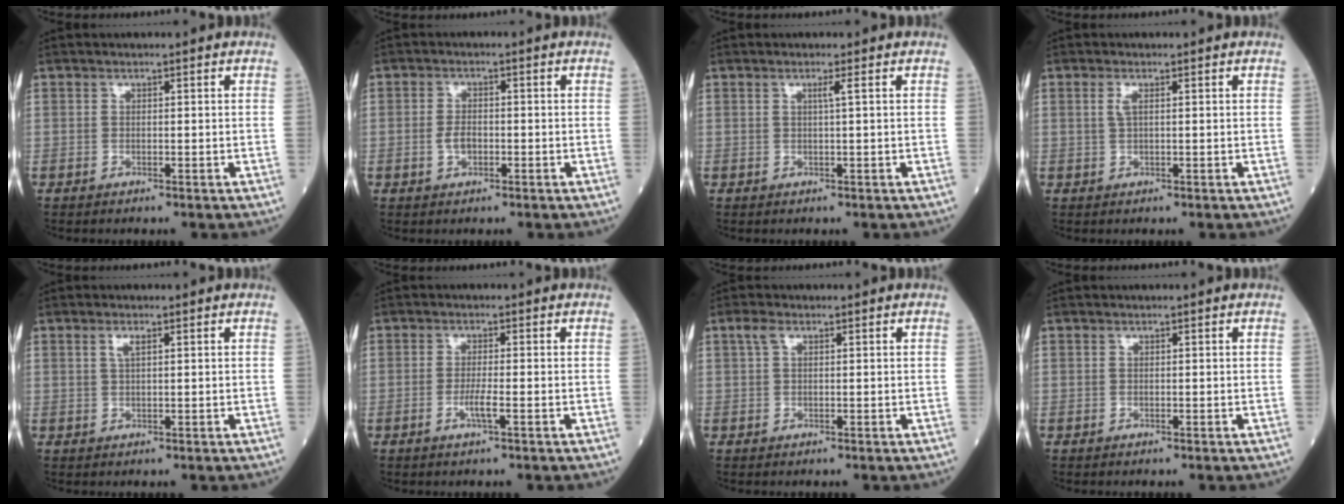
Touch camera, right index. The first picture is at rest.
{"total": 2.5, "force": [-0.8, 1.4, 1.9], "torque": [-0.039, 0.003, -0.014]}
{"total": 1.0, "force": [0.3, -0.4, 0.9], "torque": [-0.021, -0.002, 0.007]}
{"total": 1.5, "force": [0.5, 0.3, 1.4], "torque": [-0.036, 0.002, 0.009]}
{"total": 1.6, "force": [0.8, 0.3, 1.4], "torque": [-0.031, 0.003, 0.015]}
{"total": 2.3, "force": [-0.9, -0.1, 2.2], "torque": [-0.045, -0.003, -0.017]}
{"total": 1.8, "force": [0.8, 0.8, 1.3], "torque": [-0.036, 0.018, 0.019]}
{"total": 0.0}